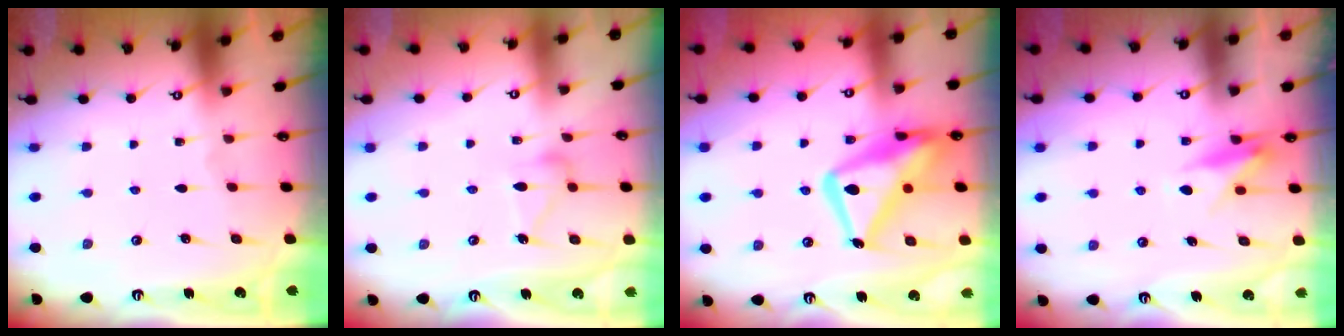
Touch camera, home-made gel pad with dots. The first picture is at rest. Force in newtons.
{"total": 11.7, "press": 11.7, "slide": 0.5}
{"total": 19.6, "press": 19.5, "slide": 1.7}
{"total": 10.0, "press": 10.0, "slide": 0.7}